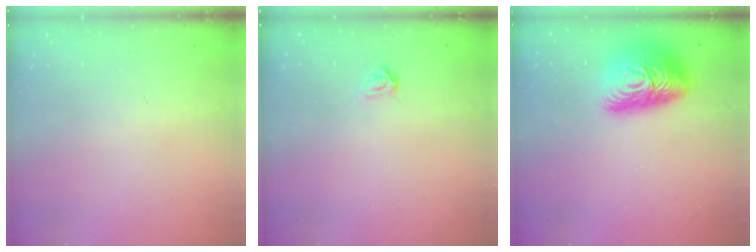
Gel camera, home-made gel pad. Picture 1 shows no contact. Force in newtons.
{"total": 2.3, "press": 2.3, "slide": 0.1}
{"total": 18.3, "press": 18.3, "slide": 1.1}